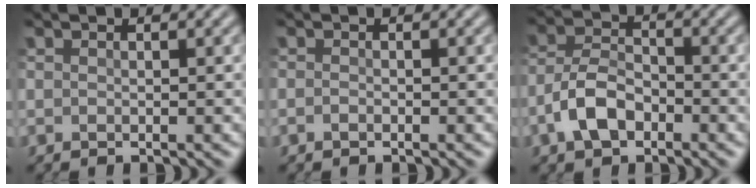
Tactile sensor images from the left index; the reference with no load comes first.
{"total": 0.5, "force": [-0.3, 0.3, 0.3], "torque": [-0.006, -0.002, -0.007]}
{"total": 4.5, "force": [-2.2, 2.7, 2.9], "torque": [-0.057, 0.006, -0.050]}